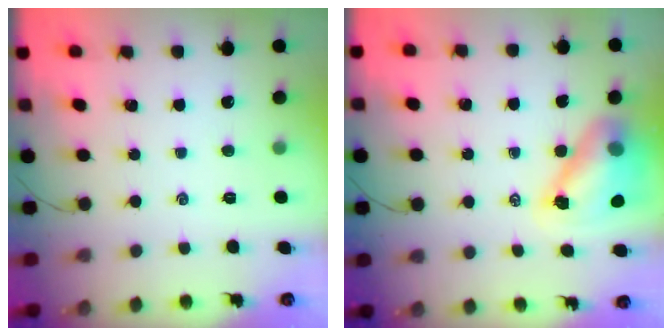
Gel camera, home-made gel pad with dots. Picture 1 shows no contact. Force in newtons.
{"total": 11.5, "press": 10.9, "slide": 3.5}